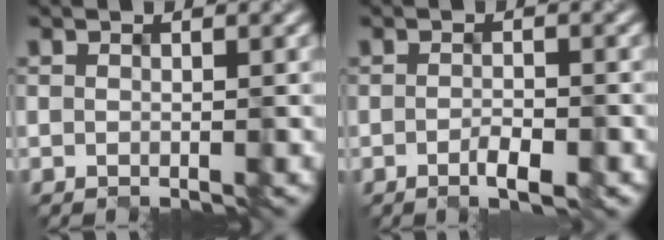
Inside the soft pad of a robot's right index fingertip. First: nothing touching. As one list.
[{"total": 2.3, "force": [-1.2, 0.6, 1.8], "torque": [-0.035, -0.005, -0.015]}]